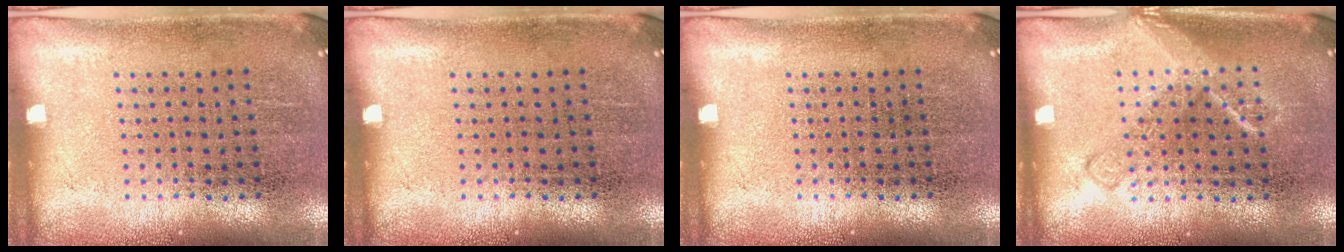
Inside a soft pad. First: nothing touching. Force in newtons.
{"total": 0.0}
{"total": 0.0}
{"total": 2.2, "press": 2.2, "slide": 0.3}